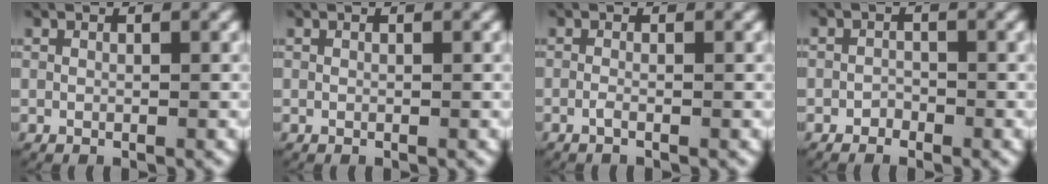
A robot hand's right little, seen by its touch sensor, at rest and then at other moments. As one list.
[{"total": 0.0}, {"total": 0.9, "force": [-0.7, 0.0, 0.6], "torque": [-0.023, -0.006, -0.012]}, {"total": 1.3, "force": [-1.0, 0.8, 0.1], "torque": [-0.002, -0.007, -0.019]}]